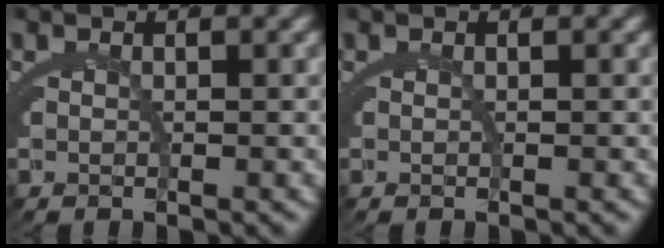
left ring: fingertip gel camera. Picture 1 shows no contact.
{"total": 0.0}